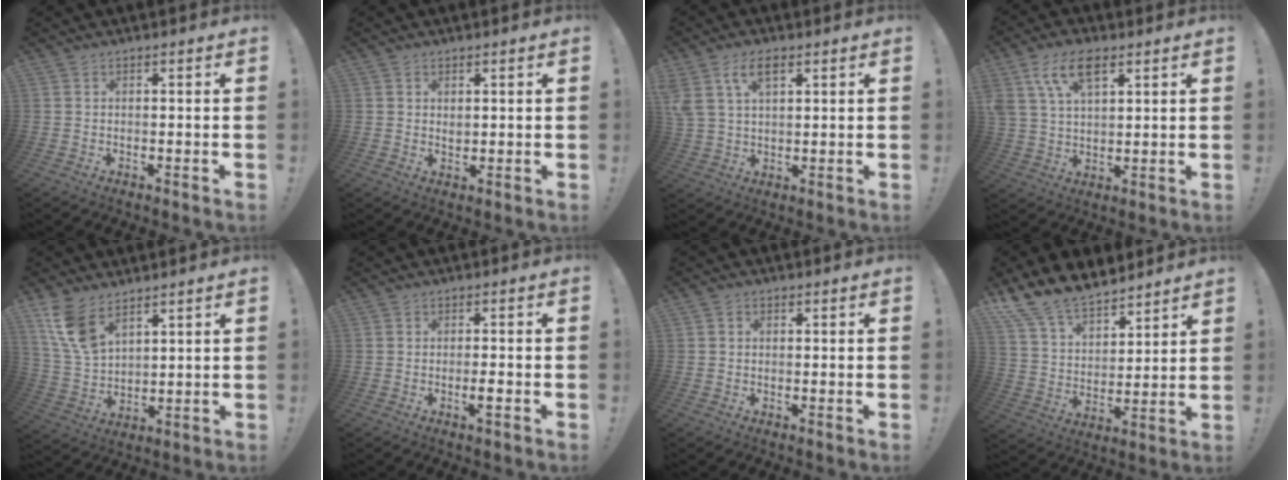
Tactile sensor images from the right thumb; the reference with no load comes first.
{"total": 1.6, "force": [1.0, 1.1, 0.6], "torque": [-0.001, -0.004, 0.016]}
{"total": 10.8, "force": [5.6, 6.1, 6.9], "torque": [-0.127, -0.001, 0.107]}
{"total": 11.3, "force": [5.9, 6.0, 7.5], "torque": [-0.151, -0.004, 0.113]}
{"total": 10.7, "force": [6.9, 5.6, 6.1], "torque": [-0.116, -0.034, 0.136]}
{"total": 2.6, "force": [-1.3, 0.5, 2.2], "torque": [-0.036, 0.005, -0.021]}
{"total": 1.1, "force": [-0.2, 1.0, 0.4], "torque": [0.001, 0.001, -0.005]}
{"total": 13.5, "force": [11.7, 5.6, 3.9], "torque": [-0.096, -0.088, 0.222]}